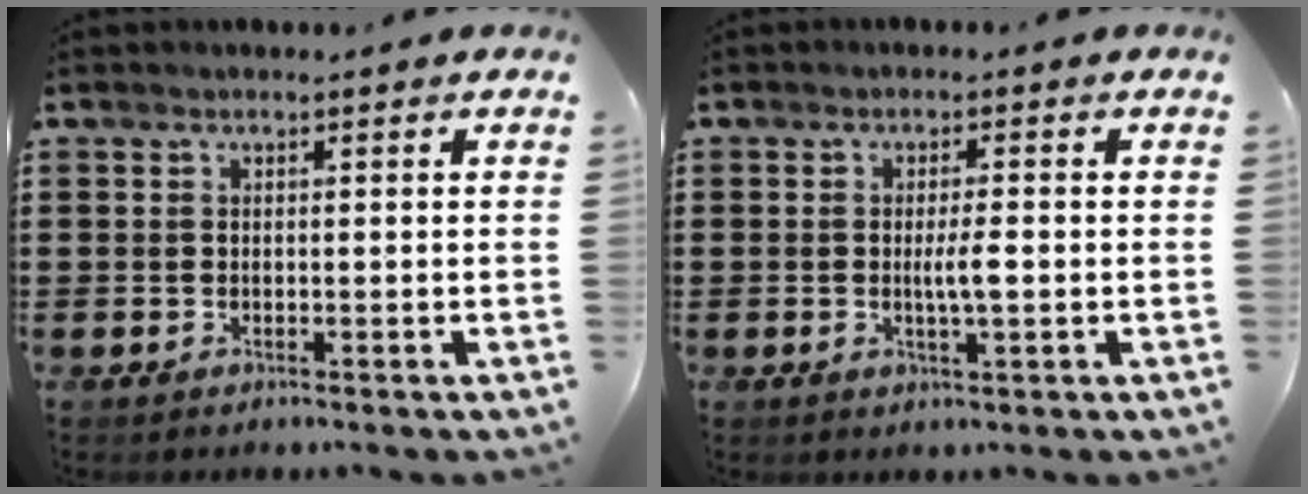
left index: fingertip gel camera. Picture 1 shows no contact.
{"total": 3.4, "force": [-0.3, 0.5, 3.4], "torque": [-0.060, -0.002, -0.006]}